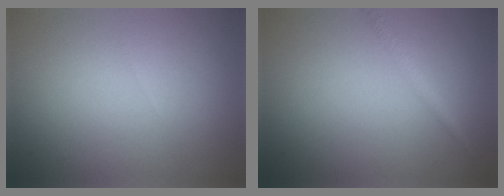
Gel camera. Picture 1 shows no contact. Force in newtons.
{"total": 1.4, "press": 1.4, "slide": 0.0}